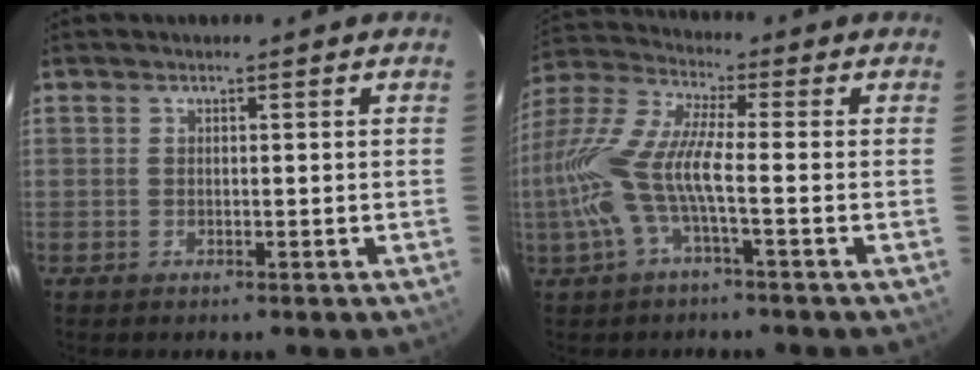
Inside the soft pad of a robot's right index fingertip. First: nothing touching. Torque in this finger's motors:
{"motor_torque": [1.33, -0.81, 0.90, 0.21]}